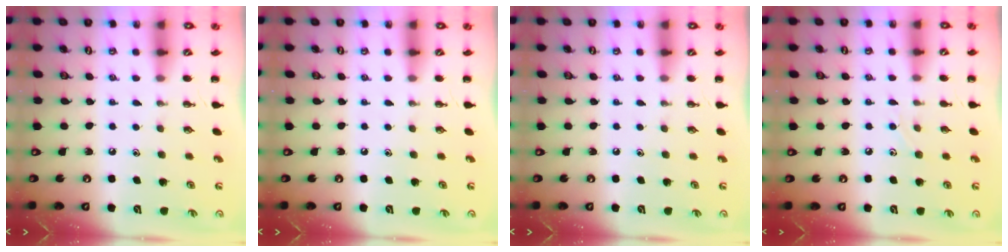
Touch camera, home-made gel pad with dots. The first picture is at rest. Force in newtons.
{"total": 0.0}
{"total": 0.0}
{"total": 4.0, "press": 3.7, "slide": 1.4}